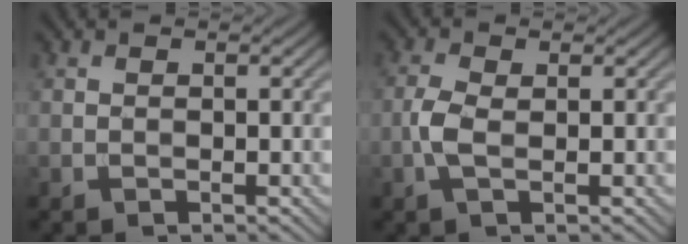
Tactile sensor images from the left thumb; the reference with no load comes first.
{"total": 2.7, "force": [-0.3, 1.1, 2.5], "torque": [-0.065, 0.003, -0.011]}